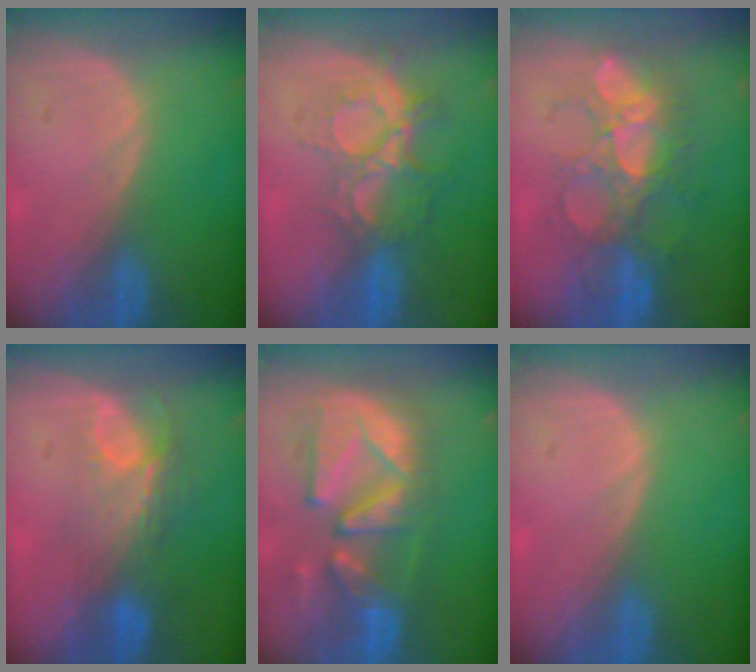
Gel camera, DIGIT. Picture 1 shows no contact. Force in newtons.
{"total": 9.3, "press": 7.8, "slide": 5.0}
{"total": 9.1, "press": 9.0, "slide": 1.8}
{"total": 7.5, "press": 6.5, "slide": 3.7}
{"total": 12.1, "press": 11.0, "slide": 5.1}
{"total": 0.0}